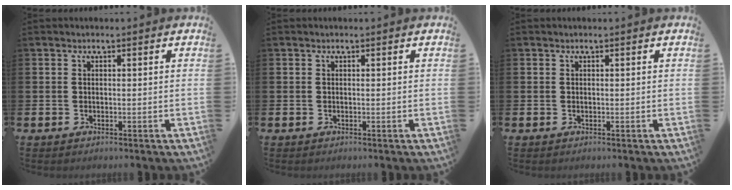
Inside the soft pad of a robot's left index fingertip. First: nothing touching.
{"total": 0.0}
{"total": 0.0}